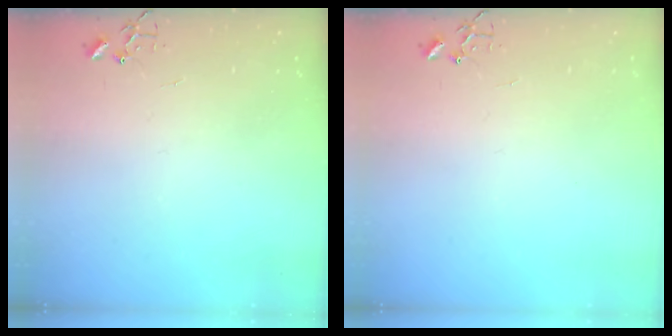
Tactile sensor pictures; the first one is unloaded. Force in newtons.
{"total": 0.0}